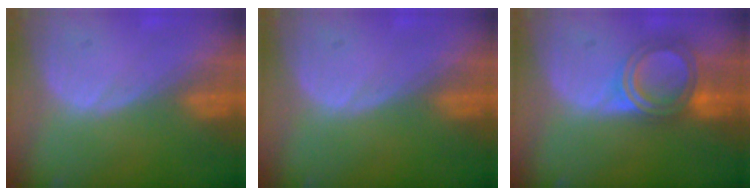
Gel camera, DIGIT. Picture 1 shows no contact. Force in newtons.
{"total": 0.0}
{"total": 6.0, "press": 5.6, "slide": 2.0}